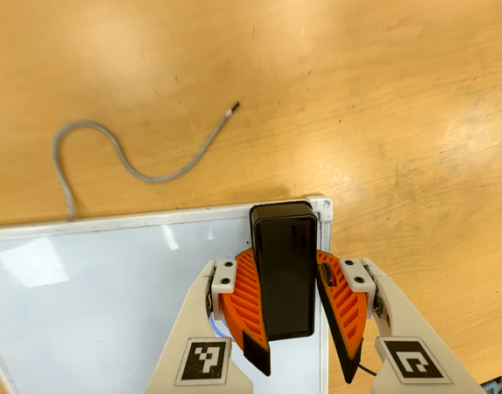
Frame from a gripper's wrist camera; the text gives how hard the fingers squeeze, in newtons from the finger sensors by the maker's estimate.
{"total": 12.0, "left": 13.9, "right": 10.1}